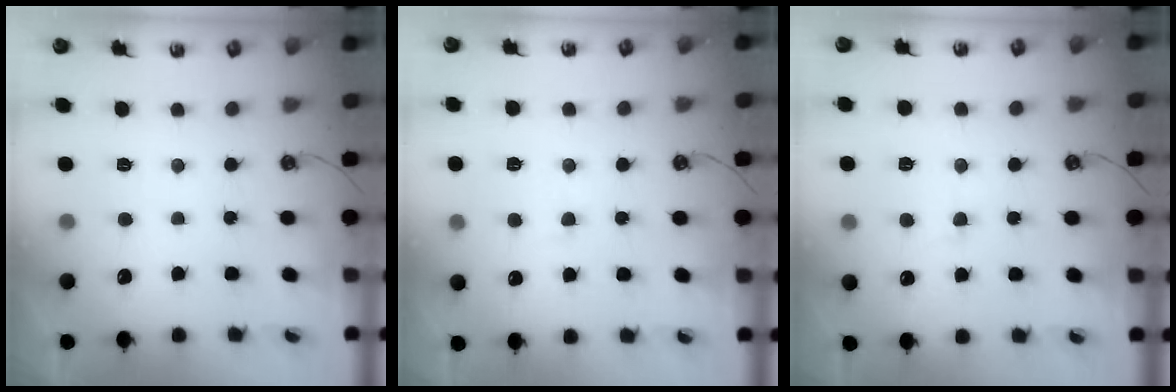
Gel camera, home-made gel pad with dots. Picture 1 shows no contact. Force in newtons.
{"total": 4.3, "press": 4.2, "slide": 0.6}
{"total": 1.1, "press": 1.0, "slide": 0.6}